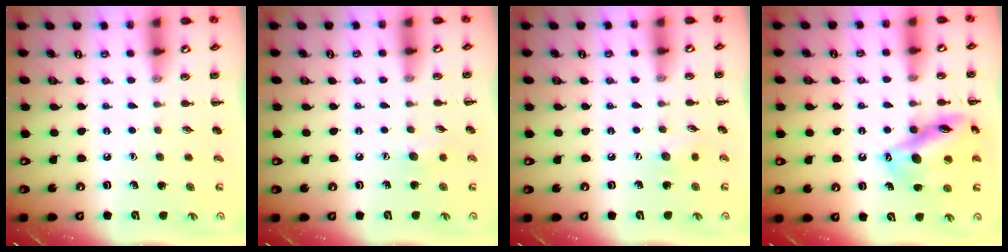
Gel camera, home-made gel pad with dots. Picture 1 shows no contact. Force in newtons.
{"total": 5.9, "press": 5.7, "slide": 1.5}
{"total": 4.7, "press": 4.5, "slide": 1.2}
{"total": 15.0, "press": 14.6, "slide": 3.4}